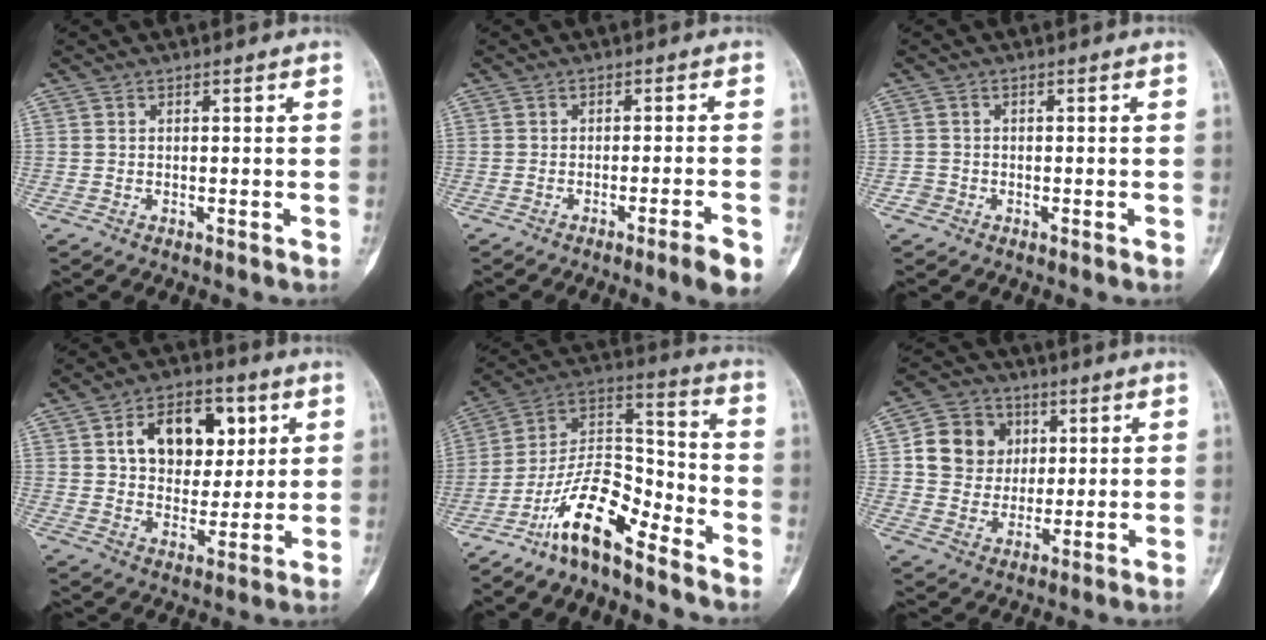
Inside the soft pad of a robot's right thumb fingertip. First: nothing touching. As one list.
[{"total": 5.0, "force": [-2.9, 0.0, 4.1], "torque": [-0.055, 0.007, -0.042]}, {"total": 1.3, "force": [-0.8, 1.1, 0.0], "torque": [0.012, 0.006, -0.020]}, {"total": 14.7, "force": [4.7, 9.9, 9.8], "torque": [-0.101, -0.003, 0.076]}, {"total": 13.7, "force": [-9.9, 4.1, 8.6], "torque": [-0.148, 0.095, -0.189]}, {"total": 11.5, "force": [2.7, 10.2, 4.5], "torque": [-0.040, -0.002, 0.046]}]